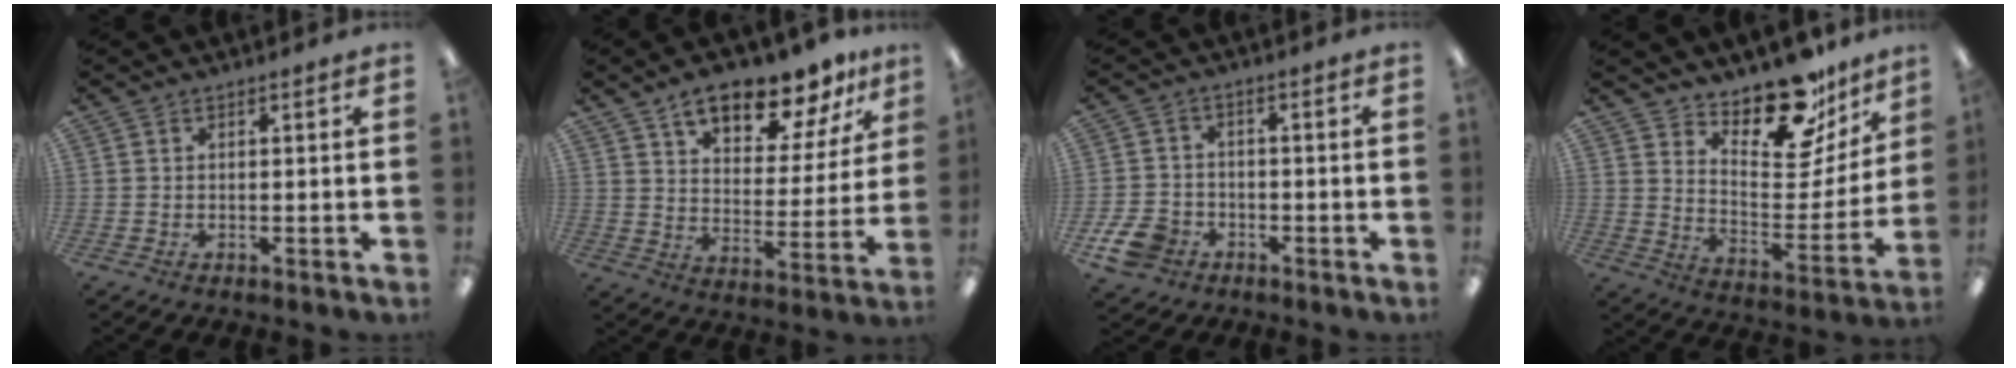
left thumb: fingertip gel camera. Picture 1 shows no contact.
{"total": 14.4, "force": [11.3, 5.3, 7.2], "torque": [-0.106, -0.065, 0.195]}
{"total": 7.3, "force": [-4.0, 5.2, 3.0], "torque": [-0.074, 0.025, -0.076]}
{"total": 19.0, "force": [15.7, 7.3, 7.9], "torque": [-0.104, -0.125, 0.269]}